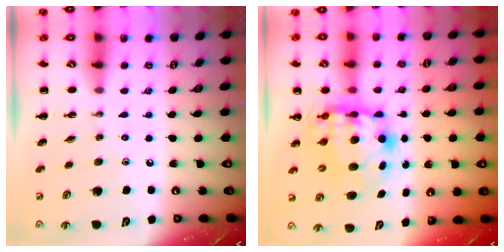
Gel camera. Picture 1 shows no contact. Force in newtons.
{"total": 10.0, "press": 9.8, "slide": 1.9}